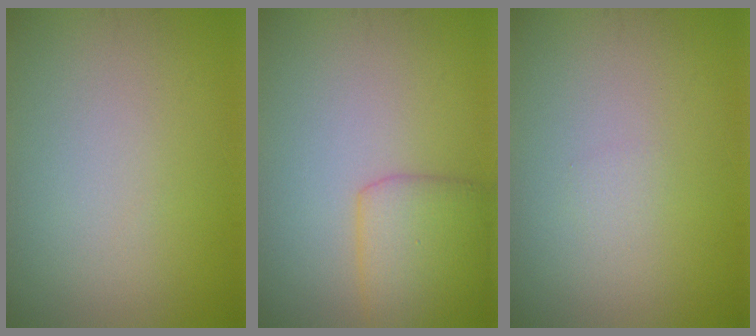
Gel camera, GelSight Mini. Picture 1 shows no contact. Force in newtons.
{"total": 3.8, "press": 3.8, "slide": 0.1}
{"total": 0.5, "press": 0.5, "slide": 0.1}